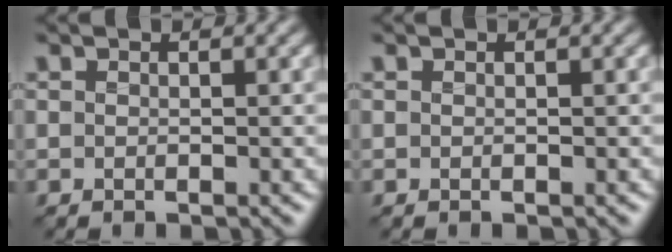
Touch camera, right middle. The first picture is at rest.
{"total": 0.0}